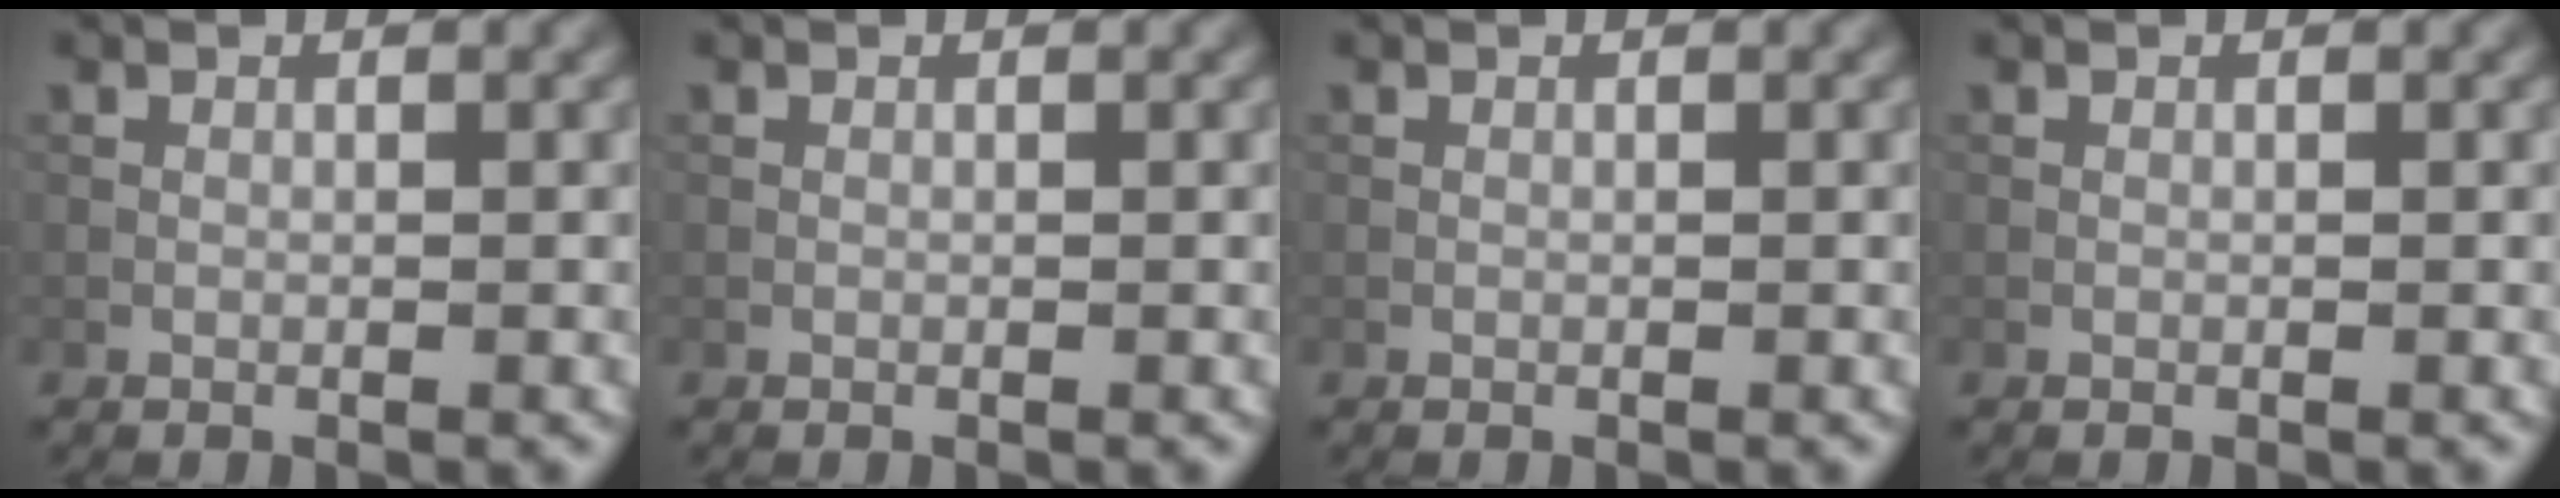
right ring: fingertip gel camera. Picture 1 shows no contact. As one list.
[{"total": 0.0}, {"total": 0.0}, {"total": 0.0}]